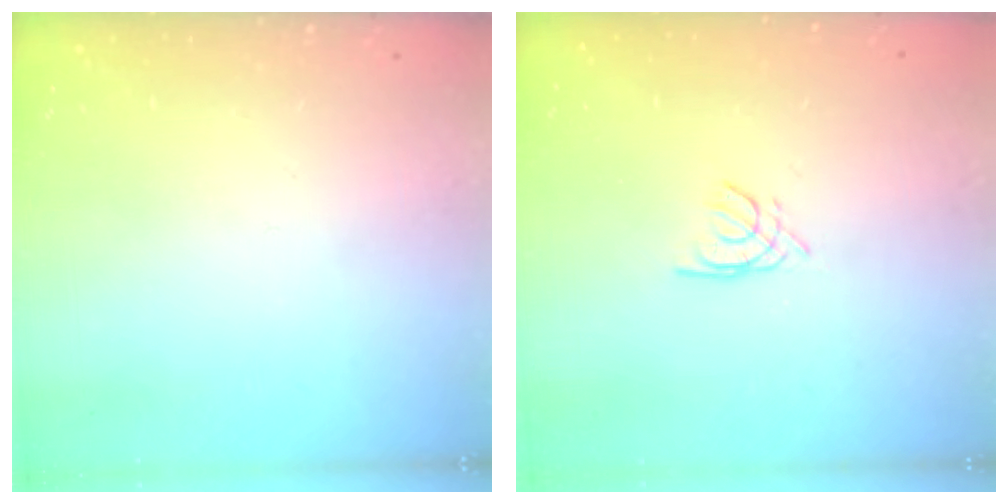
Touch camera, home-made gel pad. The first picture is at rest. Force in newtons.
{"total": 1.7, "press": 1.7, "slide": 0.4}